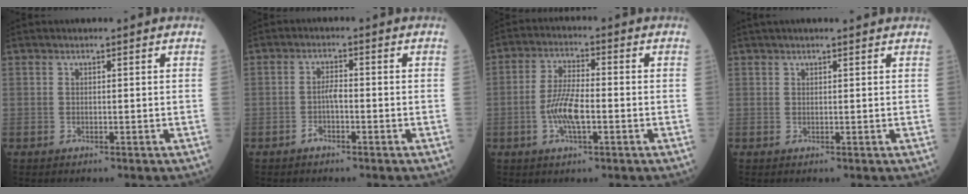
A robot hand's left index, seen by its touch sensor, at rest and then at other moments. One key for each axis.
{"total": 2.3, "fx": -1.1, "fy": 0.7, "fz": 1.9, "tx": -0.037, "ty": 0.003, "tz": -0.021}
{"total": 6.8, "fx": -1.8, "fy": 1.8, "fz": 6.3, "tx": -0.132, "ty": 0.002, "tz": -0.038}
{"total": 3.1, "fx": 2.9, "fy": -0.1, "fz": 1.1, "tx": -0.012, "ty": 0.021, "tz": 0.035}